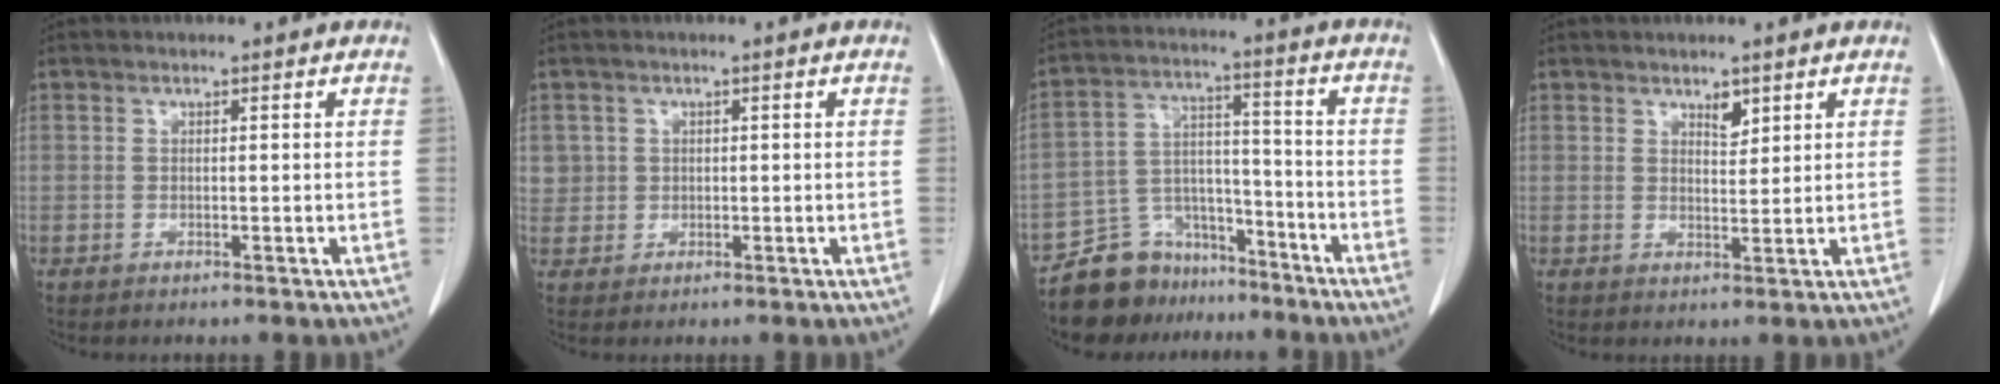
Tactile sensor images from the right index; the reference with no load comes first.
{"total": 2.8, "force": [0.8, 2.7, 0.0], "torque": [0.019, 0.003, 0.014]}
{"total": 10.3, "force": [-8.6, 5.4, 1.2], "torque": [-0.024, 0.046, -0.147]}
{"total": 2.2, "force": [1.6, 0.9, 1.3], "torque": [-0.020, -0.005, 0.029]}